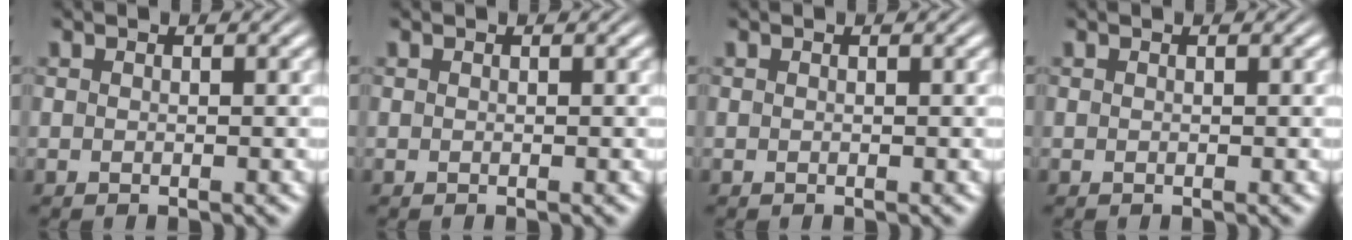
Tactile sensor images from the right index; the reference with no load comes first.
{"total": 0.0}
{"total": 0.0}
{"total": 0.0}